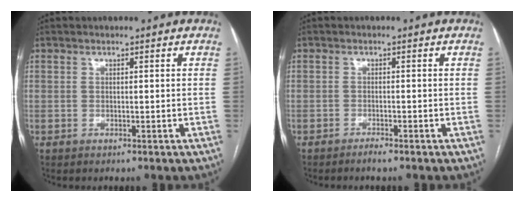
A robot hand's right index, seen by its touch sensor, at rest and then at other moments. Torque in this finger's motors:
{"motor_torque": [-0.07, -0.13, 0.05, 0.01]}